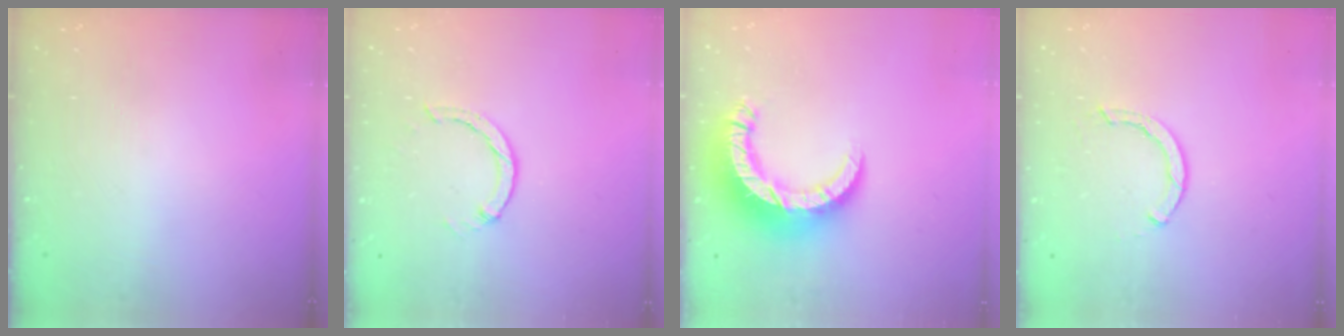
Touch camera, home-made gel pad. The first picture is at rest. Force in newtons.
{"total": 1.3, "press": 1.2, "slide": 0.3}
{"total": 12.7, "press": 12.7, "slide": 1.2}
{"total": 2.3, "press": 2.3, "slide": 0.1}